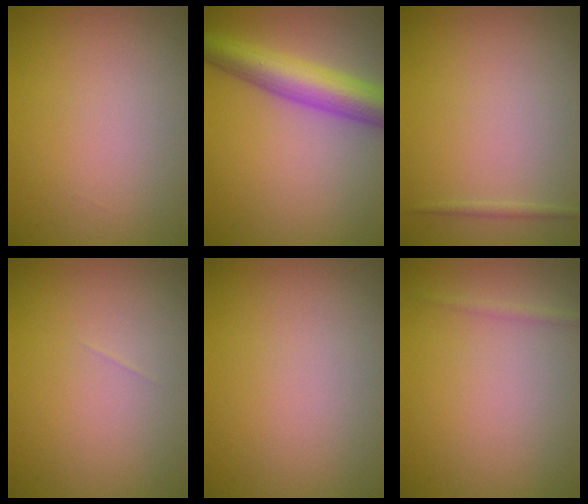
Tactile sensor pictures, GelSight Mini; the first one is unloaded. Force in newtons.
{"total": 6.5, "press": 6.5, "slide": 0.1}
{"total": 0.5, "press": 0.5, "slide": 0.1}
{"total": 0.0}
{"total": 0.0}
{"total": 0.8, "press": 0.8, "slide": 0.0}